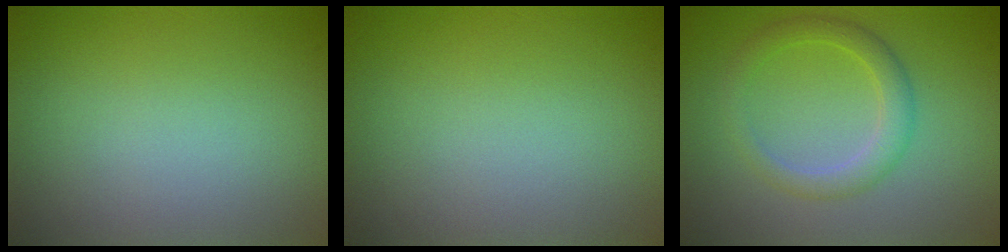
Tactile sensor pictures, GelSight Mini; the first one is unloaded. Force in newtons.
{"total": 0.0}
{"total": 2.6, "press": 2.6, "slide": 0.1}